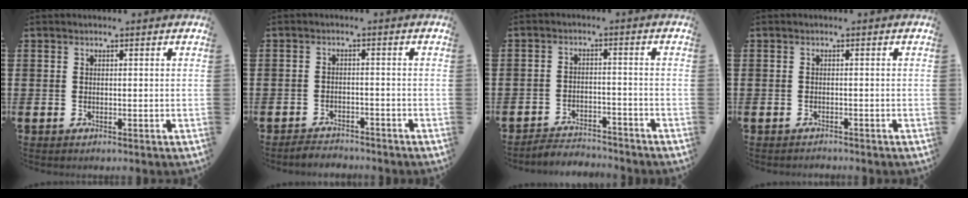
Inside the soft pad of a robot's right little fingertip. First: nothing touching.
{"total": 2.1, "force": [-2.0, 0.2, -0.1], "torque": [-0.006, 0.003, -0.045]}
{"total": 3.0, "force": [-3.0, 0.3, -0.2], "torque": [-0.006, 0.004, -0.067]}
{"total": 0.6, "force": [-0.6, 0.0, -0.1], "torque": [-0.001, -0.001, -0.012]}